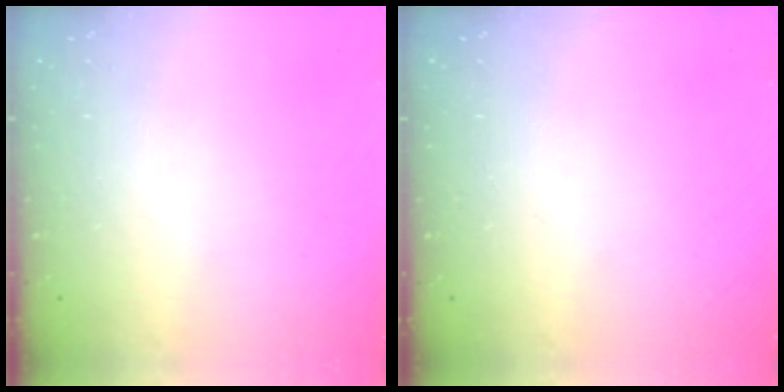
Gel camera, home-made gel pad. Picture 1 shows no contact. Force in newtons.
{"total": 0.0}